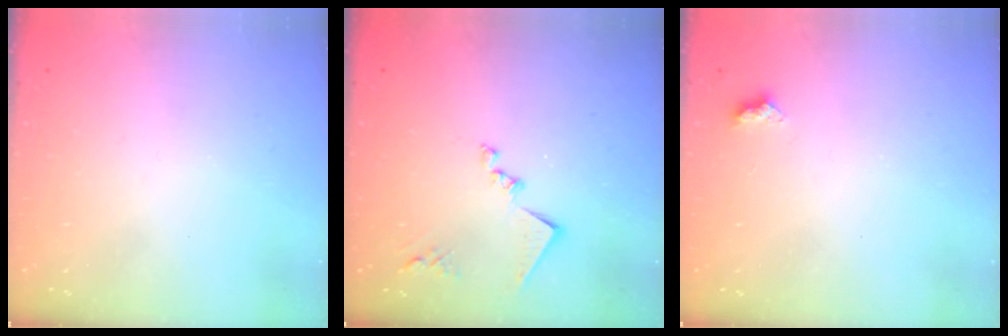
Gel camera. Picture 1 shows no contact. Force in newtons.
{"total": 11.7, "press": 11.7, "slide": 1.2}
{"total": 5.1, "press": 5.0, "slide": 0.6}